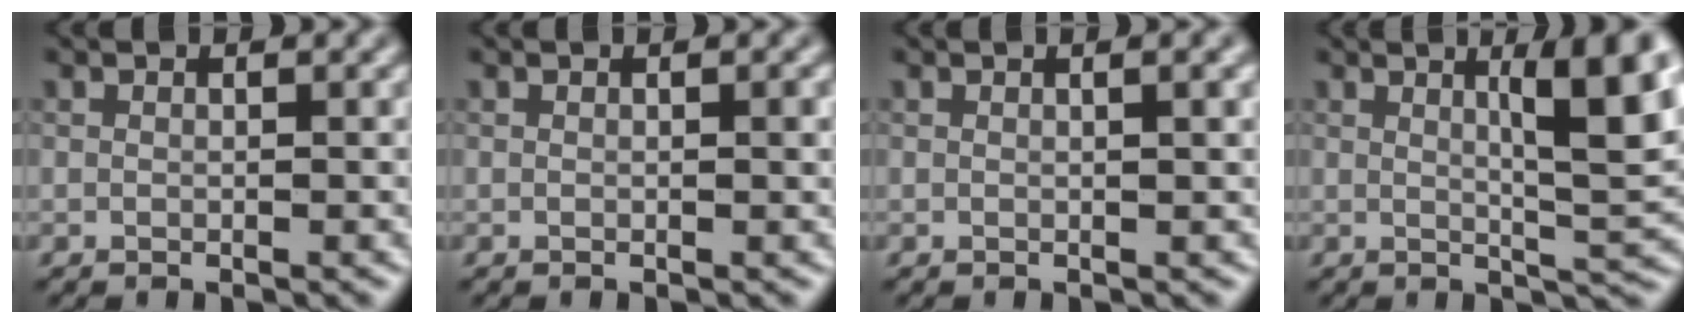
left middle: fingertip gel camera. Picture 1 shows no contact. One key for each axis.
{"total": 0.6, "fx": 0.1, "fy": 0.1, "fz": 0.6, "tx": -0.008, "ty": 0.000, "tz": 0.001}
{"total": 1.8, "fx": 0.5, "fy": 0.6, "fz": 1.6, "tx": -0.017, "ty": 0.005, "tz": 0.003}
{"total": 7.4, "fx": 2.2, "fy": 1.3, "fz": 6.9, "tx": -0.086, "ty": 0.001, "tz": 0.036}